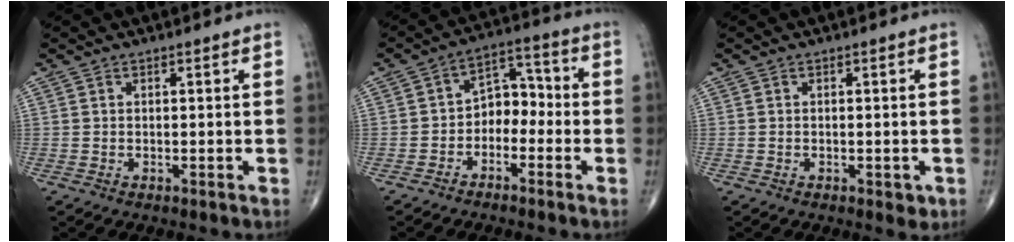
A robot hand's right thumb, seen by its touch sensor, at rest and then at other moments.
{"total": 7.0, "force": [-2.4, 5.0, 4.3], "torque": [-0.038, 0.045, -0.055]}
{"total": 1.8, "force": [-0.6, 1.0, 1.4], "torque": [-0.012, -0.002, -0.005]}